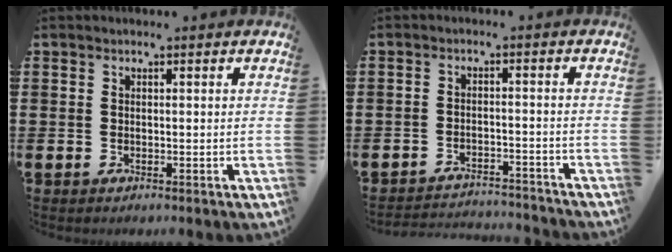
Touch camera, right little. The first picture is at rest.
{"total": 2.7, "force": [-2.7, 0.0, -0.1], "torque": [-0.004, 0.003, -0.058]}